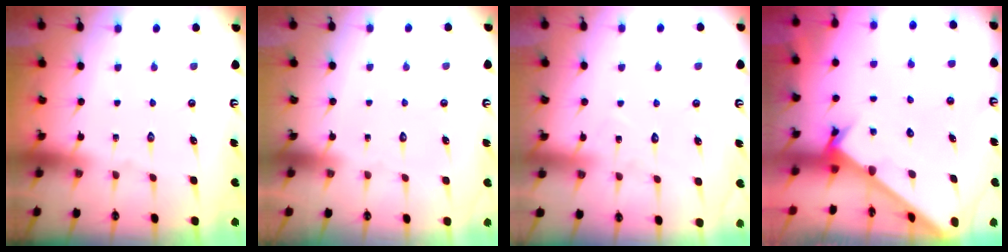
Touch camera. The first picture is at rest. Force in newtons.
{"total": 1.6, "press": 1.6, "slide": 0.0}
{"total": 7.2, "press": 7.2, "slide": 0.6}
{"total": 2.6, "press": 2.6, "slide": 0.2}